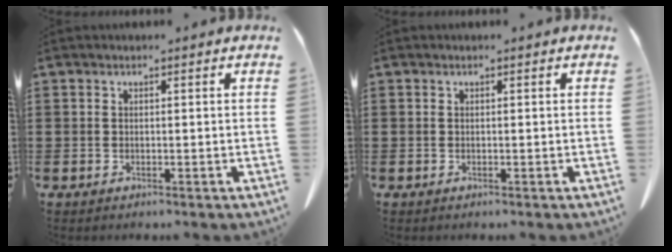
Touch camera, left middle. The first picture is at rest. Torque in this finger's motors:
{"motor_torque": [-0.01, 0.01, 0.00, 0.00]}